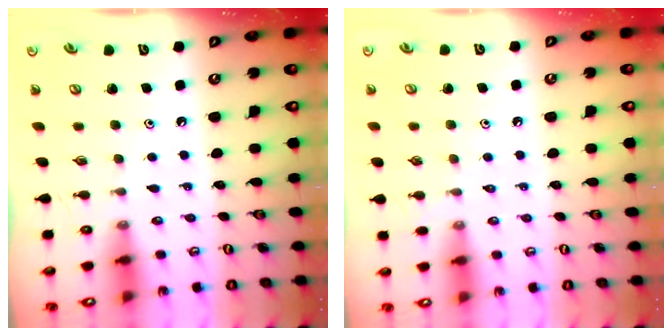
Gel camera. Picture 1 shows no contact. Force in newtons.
{"total": 3.0, "press": 2.9, "slide": 0.5}